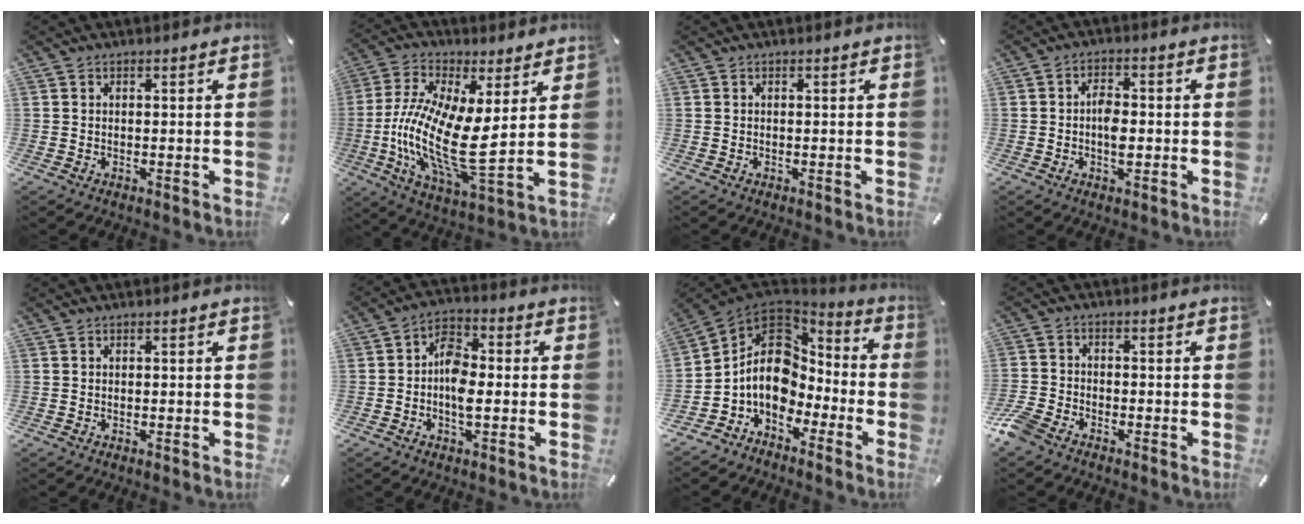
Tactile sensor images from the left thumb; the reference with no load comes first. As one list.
[{"total": 16.7, "force": [-0.3, 5.4, 15.8], "torque": [-0.344, -0.034, -0.005]}, {"total": 0.0}, {"total": 4.5, "force": [-1.0, 2.4, 3.7], "torque": [-0.072, 0.006, -0.018]}, {"total": 0.0}, {"total": 7.2, "force": [-1.4, 4.3, 5.6], "torque": [-0.100, 0.009, -0.024]}, {"total": 11.8, "force": [-0.7, 9.6, 6.9], "torque": [-0.145, -0.001, -0.016]}, {"total": 4.7, "force": [-3.7, 2.3, 1.9], "torque": [-0.059, 0.012, -0.076]}]